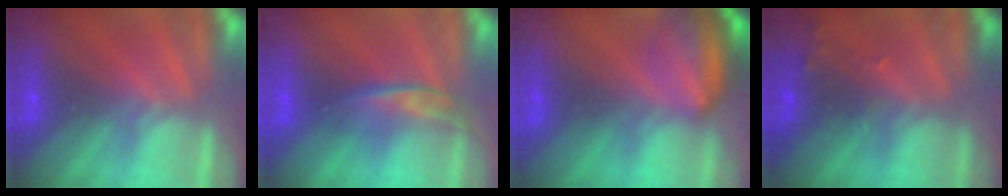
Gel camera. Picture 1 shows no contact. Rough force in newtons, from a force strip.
{"total": 2.2}
{"total": 7.6}
{"total": 7.6}